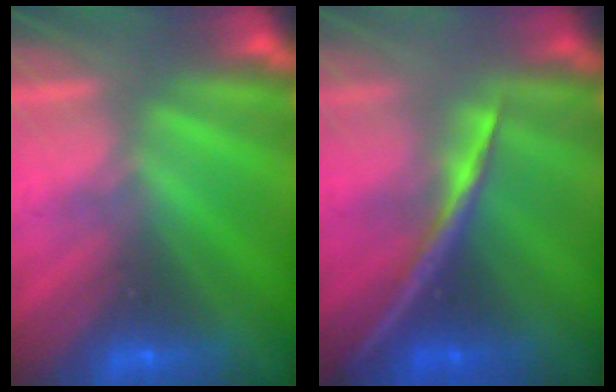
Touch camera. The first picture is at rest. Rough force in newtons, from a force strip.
{"total": 1.8}